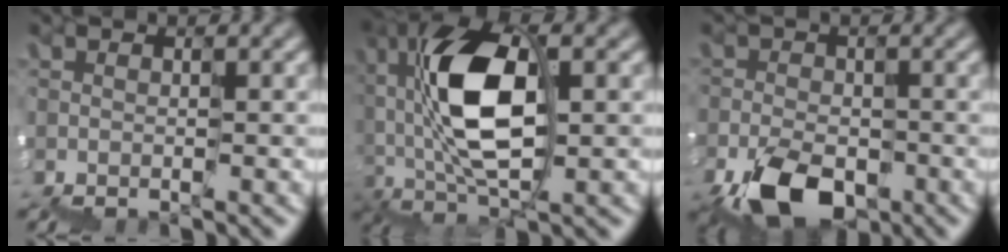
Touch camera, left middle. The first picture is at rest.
{"total": 8.7, "force": [2.2, 2.7, 7.9], "torque": [-0.145, 0.023, 0.040]}
{"total": 5.3, "force": [-2.9, 3.0, 3.3], "torque": [-0.083, -0.015, -0.047]}